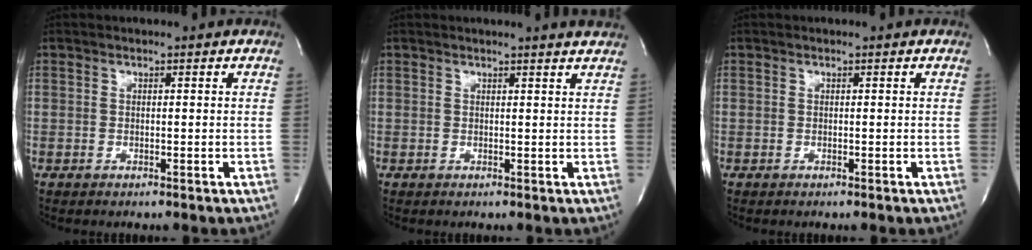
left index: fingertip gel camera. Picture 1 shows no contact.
{"total": 3.9, "force": [3.6, -0.6, 1.2], "torque": [-0.018, -0.007, 0.024]}
{"total": 0.0}